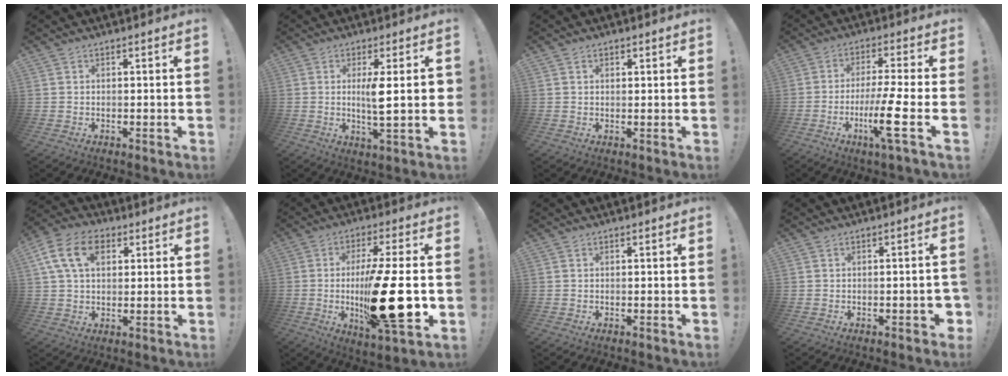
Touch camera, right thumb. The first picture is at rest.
{"total": 8.8, "force": [1.0, -0.3, 8.7], "torque": [-0.147, -0.010, 0.012]}
{"total": 1.0, "force": [0.6, 0.7, 0.4], "torque": [-0.002, -0.002, 0.011]}
{"total": 12.1, "force": [-4.0, 0.6, 11.4], "torque": [-0.198, 0.010, -0.063]}
{"total": 12.6, "force": [4.5, 8.5, 8.1], "torque": [-0.149, 0.009, 0.089]}
{"total": 22.9, "force": [-2.9, 5.6, 22.0], "torque": [-0.369, -0.010, -0.038]}
{"total": 0.0}
{"total": 2.4, "force": [-1.1, 0.7, 2.0], "torque": [-0.031, 0.009, -0.016]}